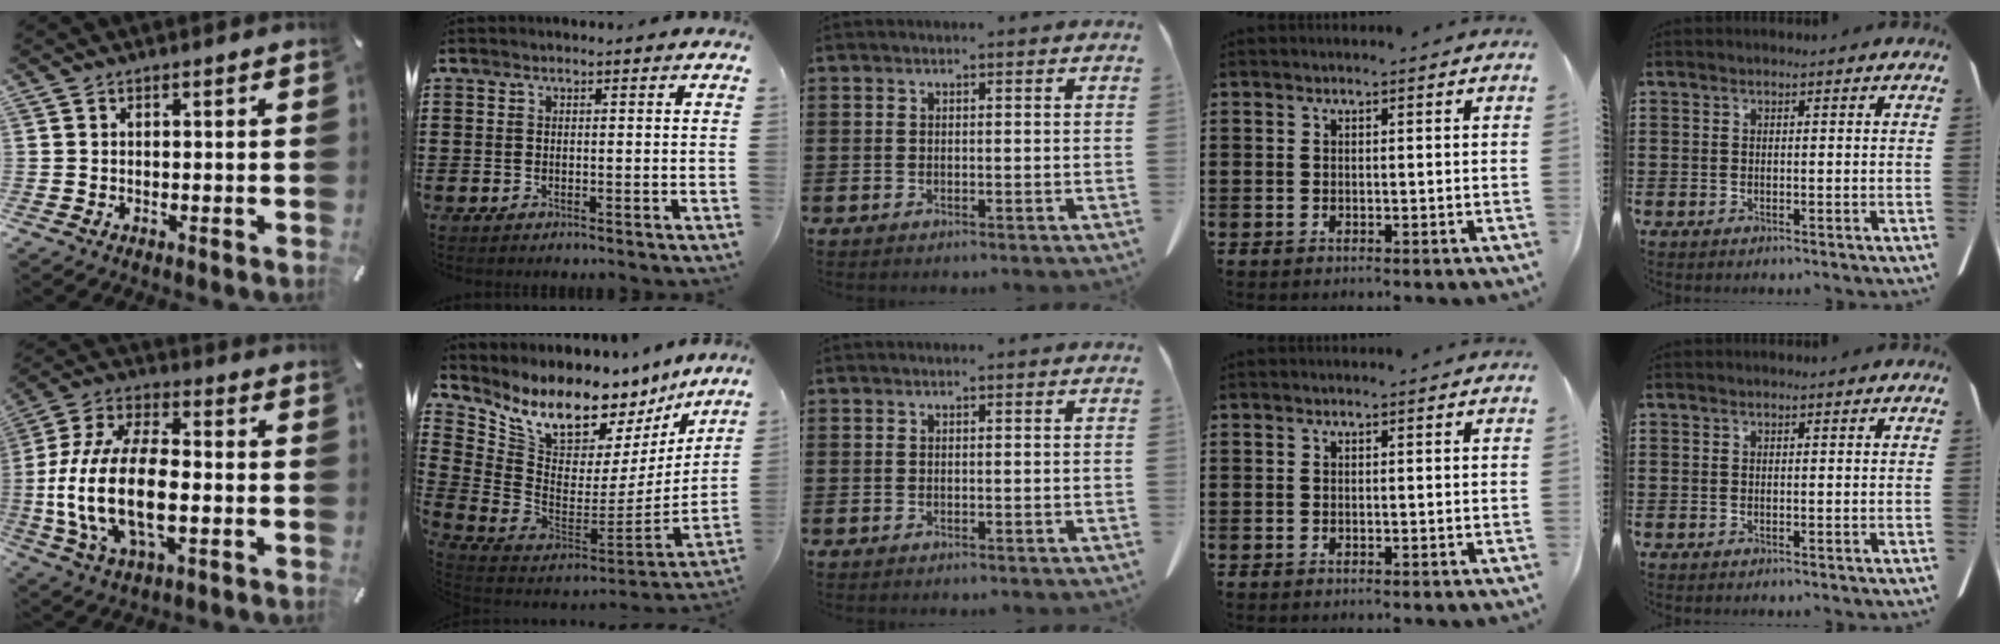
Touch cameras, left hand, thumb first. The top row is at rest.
{"thumb": {"total": 18.1, "force": [-3.2, 9.6, 15.1], "torque": [-0.328, -0.006, -0.057]}, "index": {"total": 9.9, "force": [7.9, 4.1, 4.3], "torque": [-0.113, -0.074, 0.138]}}